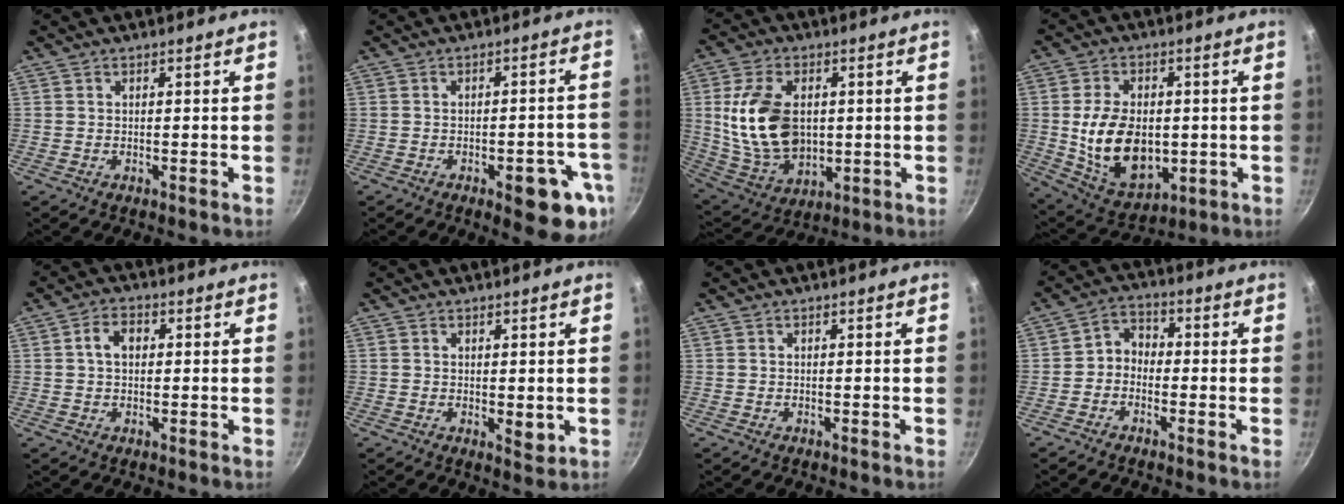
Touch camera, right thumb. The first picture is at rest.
{"total": 11.0, "force": [-4.4, 4.1, 9.2], "torque": [-0.082, 0.017, -0.050]}
{"total": 16.9, "force": [1.6, 11.1, 12.6], "torque": [-0.222, -0.012, 0.044]}
{"total": 16.1, "force": [-0.8, 10.9, 11.9], "torque": [-0.180, -0.008, 0.006]}
{"total": 4.6, "force": [0.7, 3.3, 3.2], "torque": [-0.041, 0.013, 0.006]}
{"total": 2.4, "force": [0.3, 1.0, 2.2], "torque": [-0.034, -0.008, 0.007]}
{"total": 0.0}
{"total": 4.4, "force": [-1.4, 3.5, 2.3], "torque": [-0.021, 0.027, -0.039]}